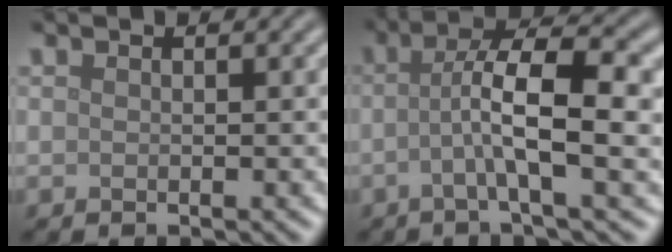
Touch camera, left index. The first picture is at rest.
{"total": 6.9, "force": [-0.4, 1.4, 6.7], "torque": [-0.114, 0.013, -0.013]}